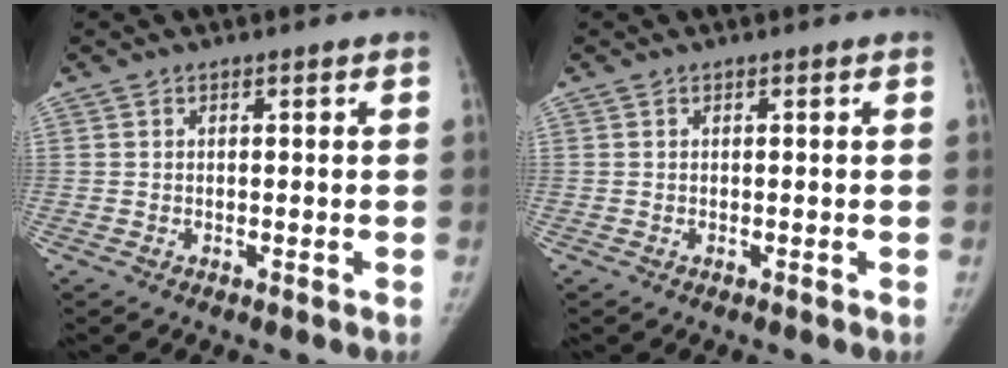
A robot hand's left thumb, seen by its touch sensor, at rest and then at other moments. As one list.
[{"total": 0.0}]